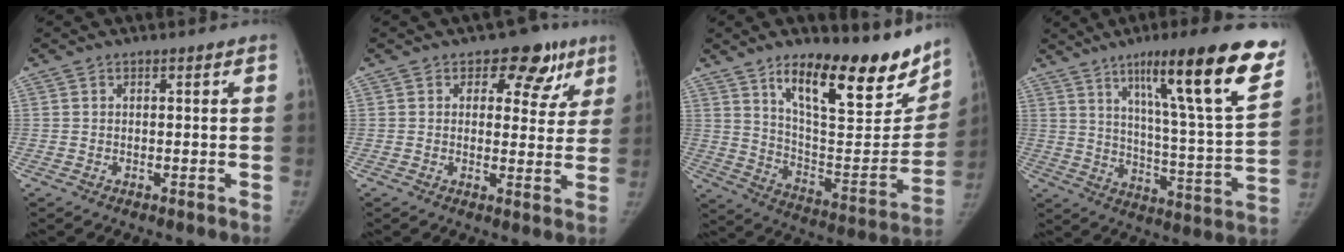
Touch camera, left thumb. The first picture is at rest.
{"total": 8.8, "force": [4.6, 5.8, 4.8], "torque": [-0.003, -0.011, 0.052]}
{"total": 25.5, "force": [17.1, 8.5, 16.9], "torque": [-0.198, -0.089, 0.268]}
{"total": 25.0, "force": [13.9, 3.2, 20.5], "torque": [-0.280, -0.049, 0.211]}